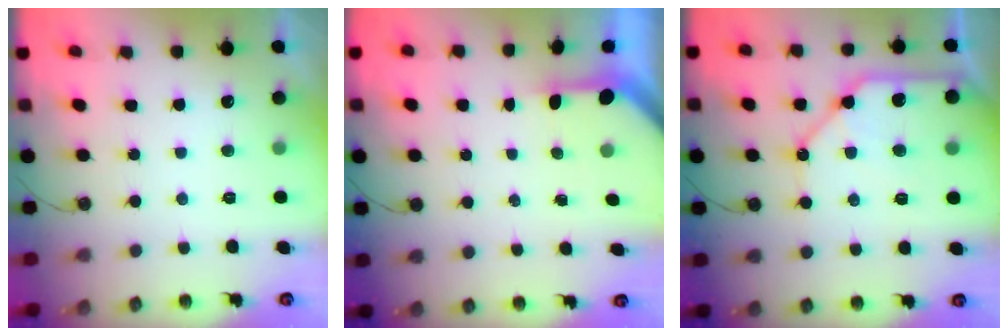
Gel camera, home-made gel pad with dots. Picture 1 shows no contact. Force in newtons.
{"total": 3.0, "press": 3.0, "slide": 0.2}
{"total": 14.7, "press": 14.6, "slide": 1.6}